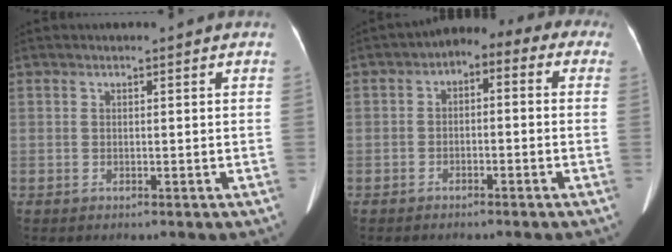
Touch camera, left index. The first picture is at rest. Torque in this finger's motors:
{"motor_torque": [-0.41, -0.70, -0.39, -0.12]}